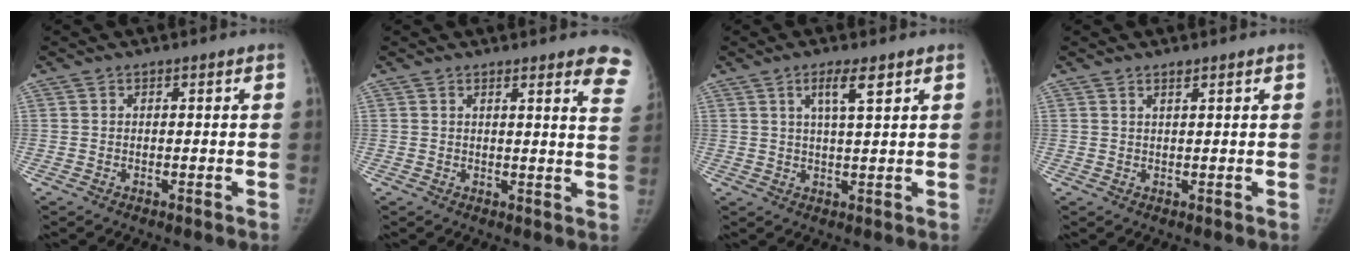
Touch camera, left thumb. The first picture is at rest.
{"total": 8.1, "force": [6.3, 1.1, 5.0], "torque": [-0.034, -0.029, 0.047]}
{"total": 4.8, "force": [2.5, 0.7, 4.0], "torque": [-0.072, -0.011, 0.047]}
{"total": 1.1, "force": [0.9, 0.1, 0.7], "torque": [-0.010, -0.005, 0.017]}